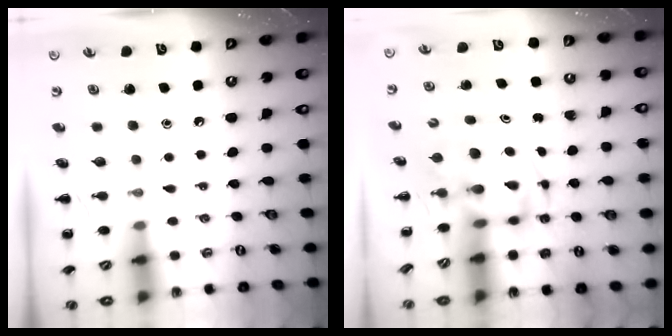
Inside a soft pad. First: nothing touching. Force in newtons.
{"total": 3.8, "press": 3.7, "slide": 0.8}